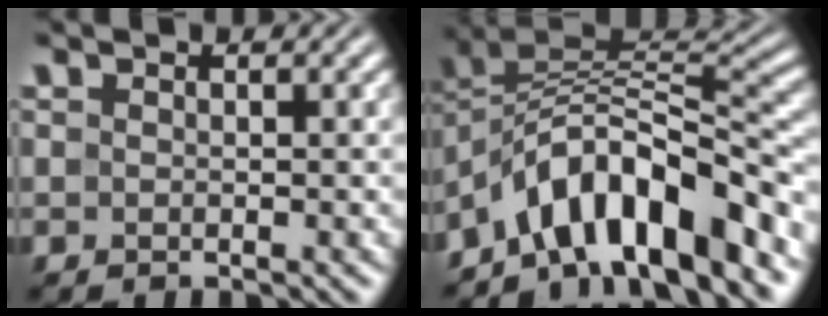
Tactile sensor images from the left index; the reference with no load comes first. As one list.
[{"total": 10.5, "force": [-6.4, 4.0, 7.3], "torque": [-0.099, 0.017, -0.122]}]